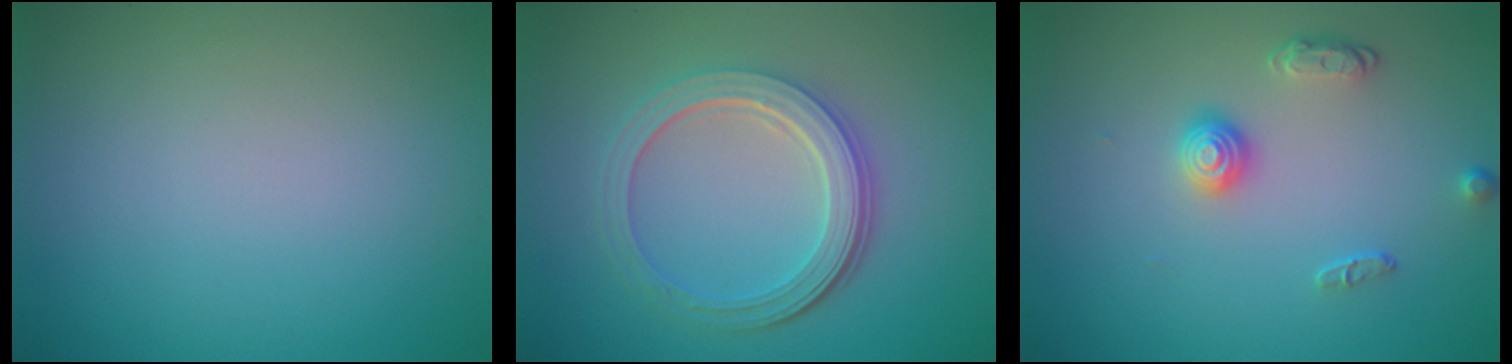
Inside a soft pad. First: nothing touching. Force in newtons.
{"total": 5.0, "press": 3.8, "slide": 3.2}
{"total": 2.1, "press": 1.6, "slide": 1.4}